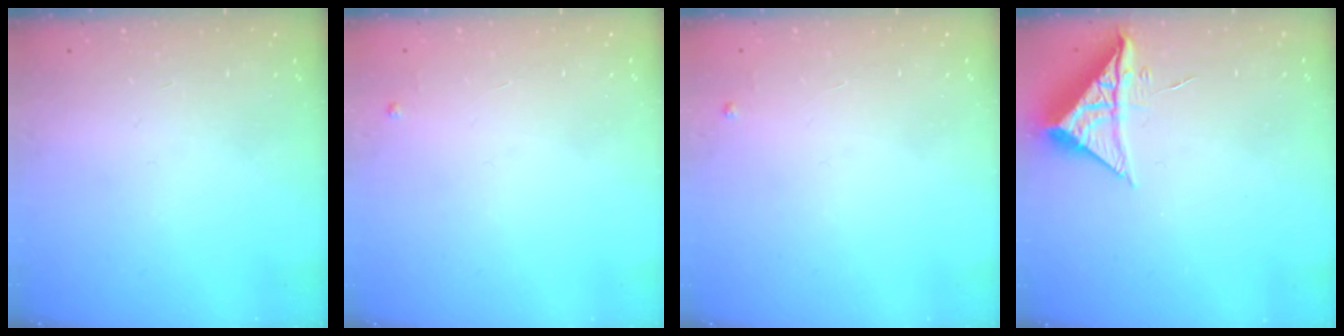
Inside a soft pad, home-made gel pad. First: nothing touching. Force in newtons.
{"total": 2.4, "press": 2.4, "slide": 0.4}
{"total": 2.4, "press": 2.4, "slide": 0.4}
{"total": 8.6, "press": 8.6, "slide": 0.2}